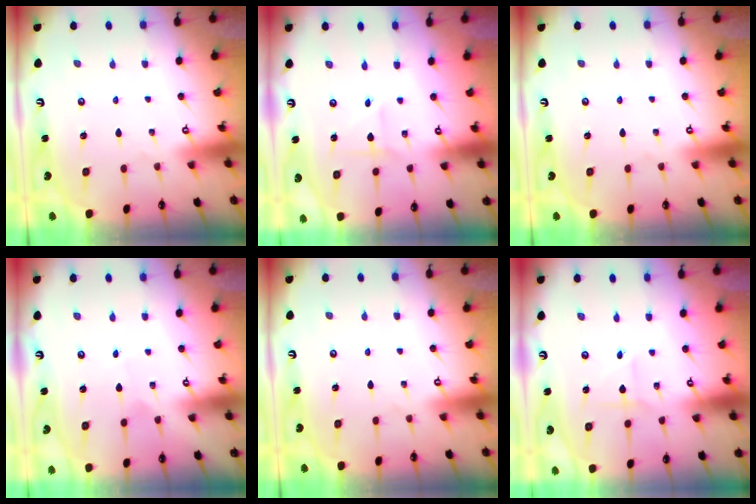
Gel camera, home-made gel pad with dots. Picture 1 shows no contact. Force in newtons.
{"total": 1.8, "press": 1.8, "slide": 0.2}
{"total": 0.0}
{"total": 2.2, "press": 2.2, "slide": 0.2}
{"total": 0.0}
{"total": 1.8, "press": 1.8, "slide": 0.2}